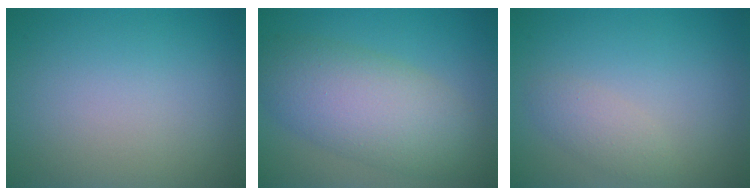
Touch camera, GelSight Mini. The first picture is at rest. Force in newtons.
{"total": 7.5, "press": 7.5, "slide": 0.3}
{"total": 1.6, "press": 1.6, "slide": 0.1}